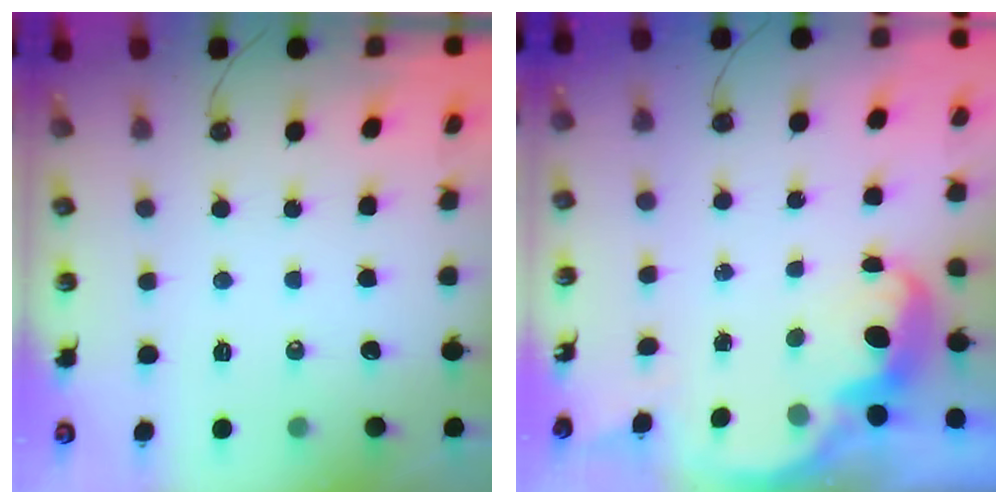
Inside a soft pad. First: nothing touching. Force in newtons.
{"total": 2.5, "press": 2.5, "slide": 0.6}